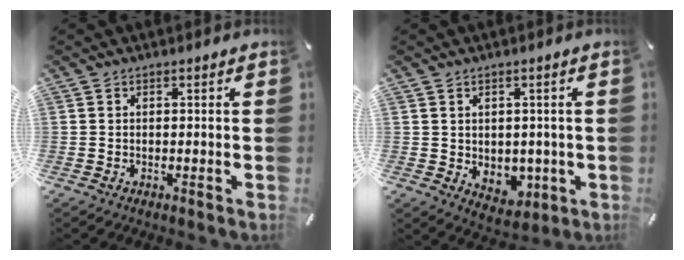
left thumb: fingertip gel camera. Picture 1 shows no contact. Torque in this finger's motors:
{"motor_torque": [0.79, 0.80, 0.09, -0.02, 0.00]}